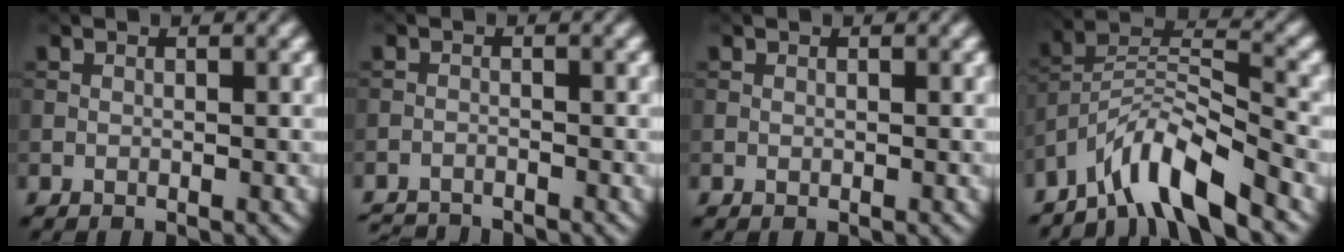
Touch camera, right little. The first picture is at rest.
{"total": 3.4, "force": [-3.3, 0.3, 0.6], "torque": [-0.017, -0.013, -0.062]}
{"total": 0.0}
{"total": 7.2, "force": [-5.7, 1.4, 4.2], "torque": [-0.070, 0.010, -0.112]}